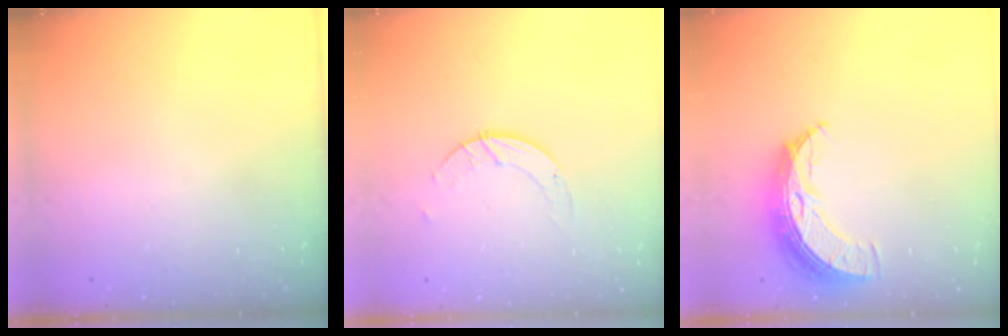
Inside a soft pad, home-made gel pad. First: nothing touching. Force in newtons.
{"total": 2.8, "press": 2.8, "slide": 0.3}
{"total": 9.4, "press": 9.4, "slide": 0.7}